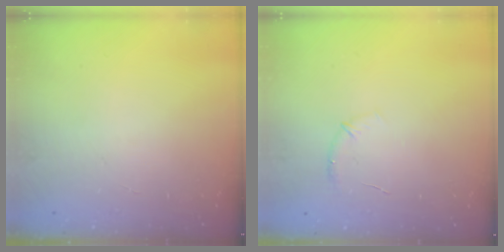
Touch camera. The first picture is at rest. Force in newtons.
{"total": 6.8, "press": 6.6, "slide": 1.8}